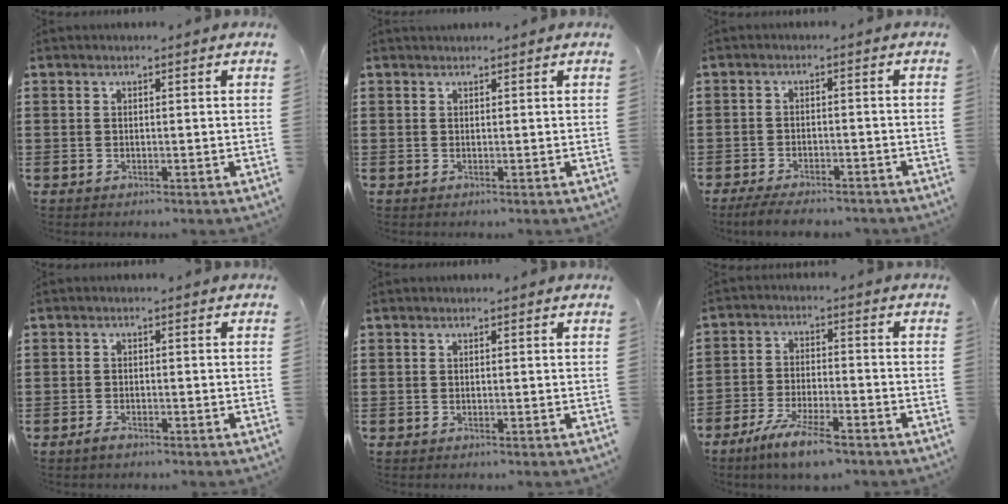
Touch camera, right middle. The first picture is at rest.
{"total": 0.9, "force": [0.9, -0.1, 0.1], "torque": [-0.003, -0.001, 0.017]}
{"total": 3.4, "force": [-3.2, 0.6, 1.2], "torque": [-0.028, -0.001, -0.064]}
{"total": 1.2, "force": [-0.9, 0.4, 0.7], "torque": [-0.015, -0.004, -0.018]}
{"total": 0.0}
{"total": 6.6, "force": [-5.4, 1.0, 3.7], "torque": [-0.083, -0.008, -0.103]}